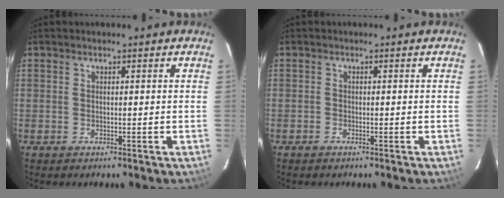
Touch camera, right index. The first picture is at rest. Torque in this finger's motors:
{"motor_torque": [0.00, 0.03, -0.02, -0.02]}